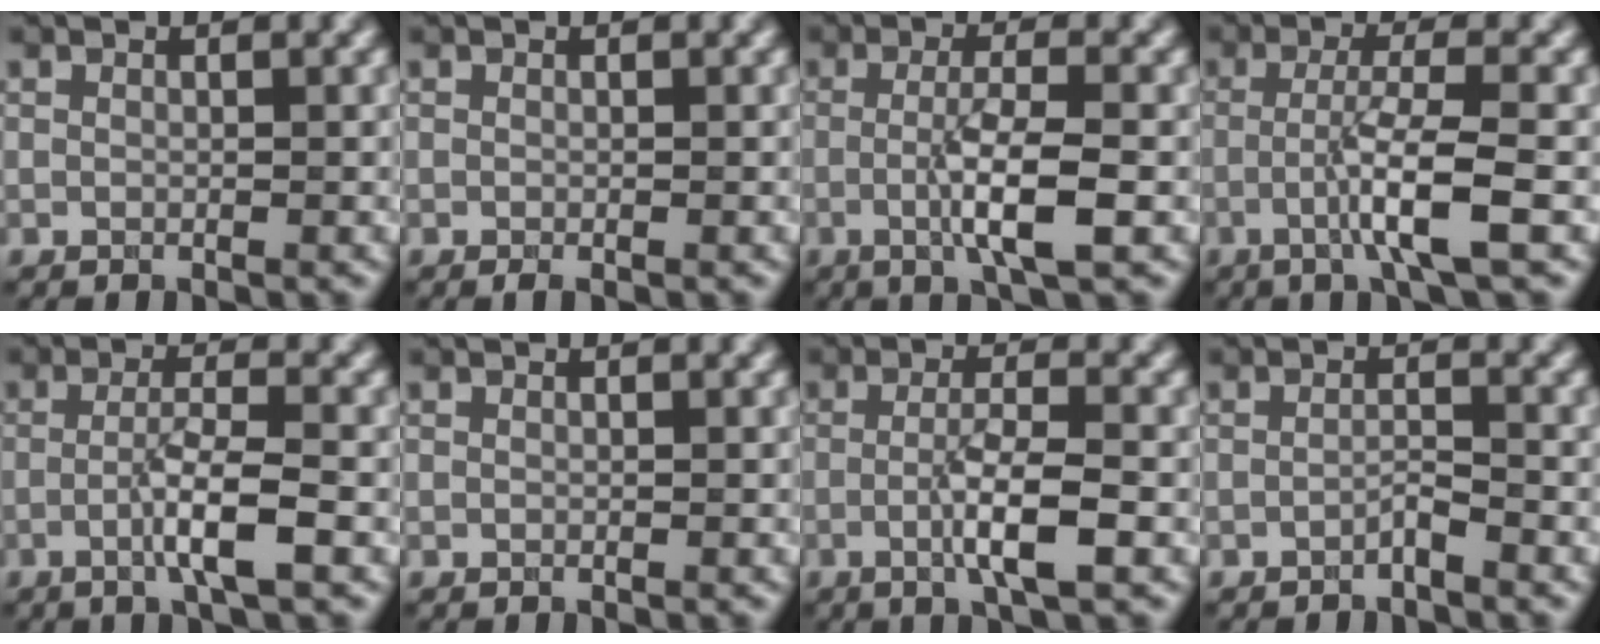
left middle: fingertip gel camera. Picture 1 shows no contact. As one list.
[{"total": 0.5, "force": [-0.3, 0.1, 0.4], "torque": [-0.009, -0.002, -0.004]}, {"total": 4.9, "force": [-0.9, 0.8, 4.7], "torque": [-0.084, 0.000, -0.021]}, {"total": 4.9, "force": [-1.5, 0.5, 4.7], "torque": [-0.080, 0.010, -0.037]}, {"total": 4.1, "force": [-1.2, 0.5, 3.9], "torque": [-0.070, 0.008, -0.031]}, {"total": 0.0}, {"total": 4.3, "force": [-1.1, 0.6, 4.2], "torque": [-0.074, 0.005, -0.025]}, {"total": 1.1, "force": [-0.8, 0.1, 0.8], "torque": [-0.015, 0.006, -0.016]}]